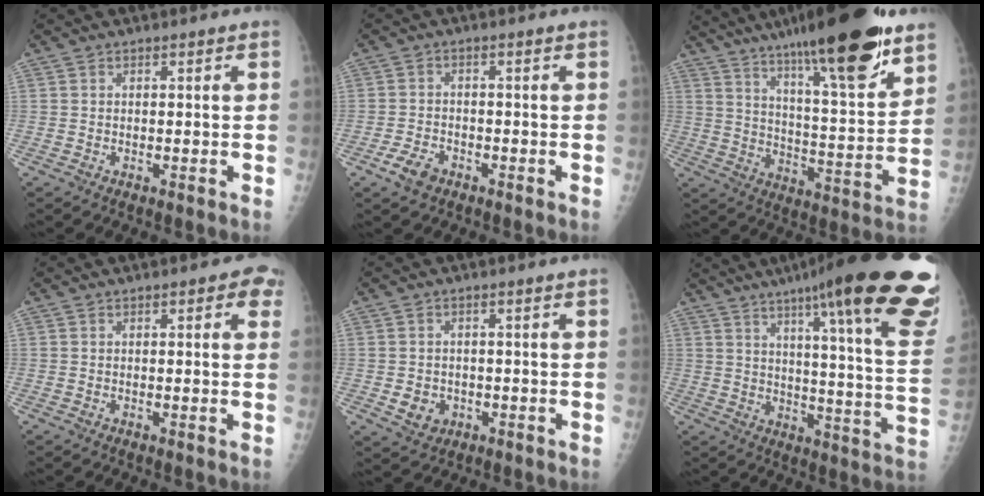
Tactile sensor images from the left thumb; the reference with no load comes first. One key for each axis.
{"total": 3.8, "fx": -2.2, "fy": 2.4, "fz": 2.0, "tx": -0.039, "ty": 0.008, "tz": -0.038}
{"total": 24.5, "fx": 16.6, "fy": 3.9, "fz": 17.6, "tx": -0.259, "ty": -0.061, "tz": 0.264}
{"total": 3.8, "fx": 1.7, "fy": 1.6, "fz": 3.1, "tx": -0.017, "ty": -0.001, "tz": 0.011}
{"total": 3.8, "fx": -0.7, "fy": 3.3, "fz": 1.8, "tx": -0.018, "ty": 0.002, "tz": -0.001}
{"total": 30.8, "fx": 19.9, "fy": 3.8, "fz": 23.2, "tx": -0.253, "ty": -0.080, "tz": 0.263}